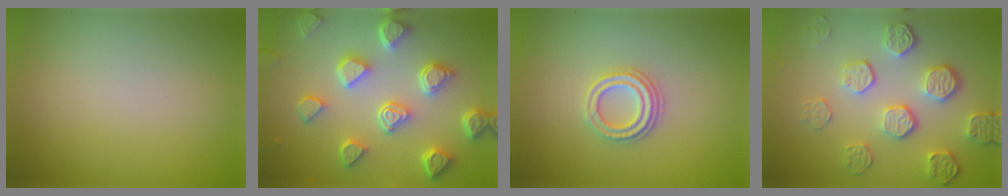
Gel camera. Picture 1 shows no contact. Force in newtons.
{"total": 6.6, "press": 5.2, "slide": 3.9}
{"total": 2.7, "press": 2.5, "slide": 1.2}
{"total": 5.3, "press": 4.1, "slide": 3.5}